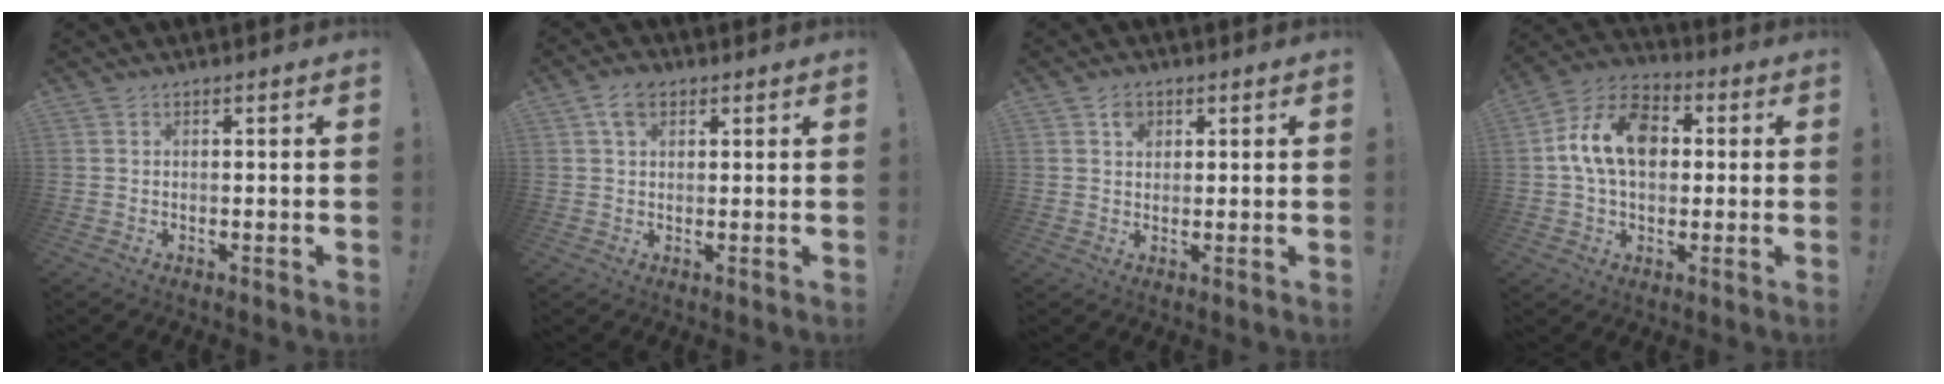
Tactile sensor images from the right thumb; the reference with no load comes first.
{"total": 5.3, "force": [2.5, 3.4, 3.3], "torque": [-0.053, 0.001, 0.047]}
{"total": 3.3, "force": [1.5, 2.7, 1.3], "torque": [-0.001, -0.008, 0.021]}
{"total": 15.5, "force": [2.4, 11.1, 10.6], "torque": [-0.165, 0.013, 0.048]}